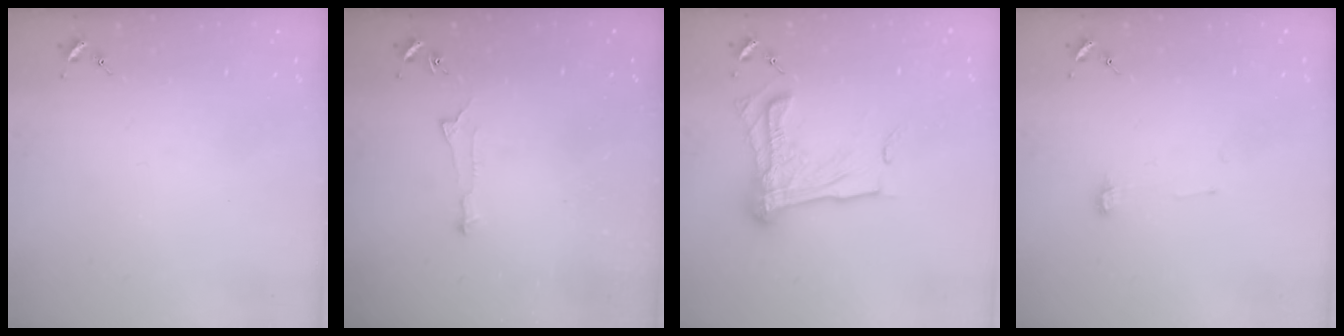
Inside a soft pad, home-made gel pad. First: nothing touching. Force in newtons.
{"total": 5.1, "press": 5.1, "slide": 0.3}
{"total": 18.7, "press": 18.7, "slide": 1.5}
{"total": 3.9, "press": 3.8, "slide": 0.6}